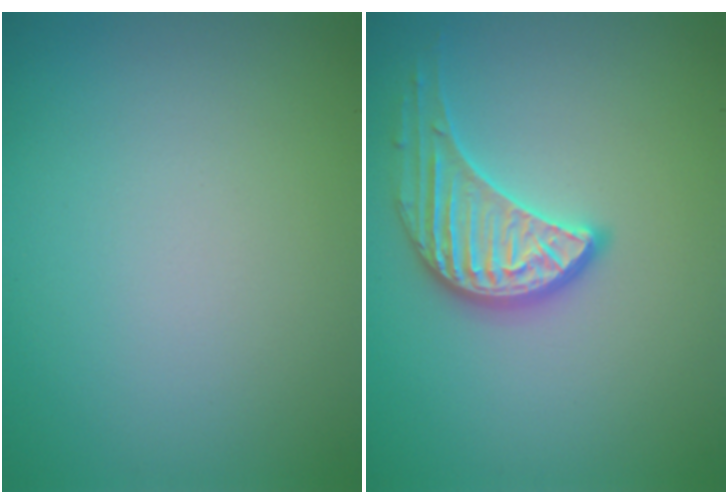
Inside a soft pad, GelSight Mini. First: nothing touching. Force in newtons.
{"total": 3.3, "press": 3.1, "slide": 1.2}